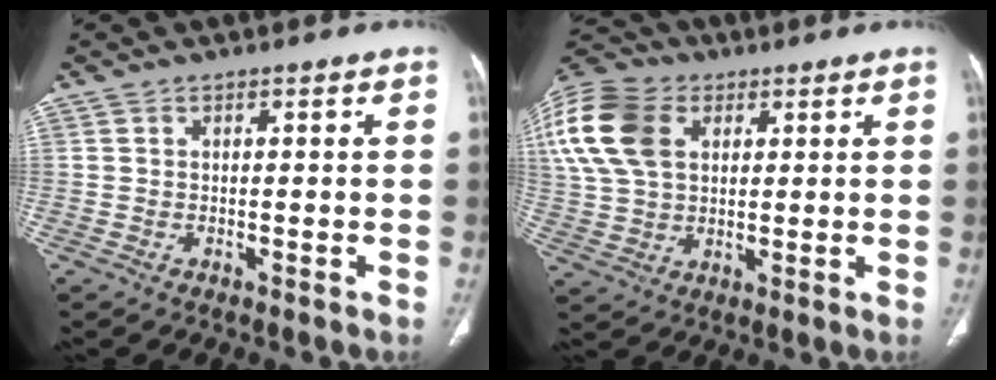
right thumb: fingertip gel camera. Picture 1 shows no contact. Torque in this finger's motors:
{"motor_torque": [0.43, 0.34, 0.61, -0.46, 0.19]}